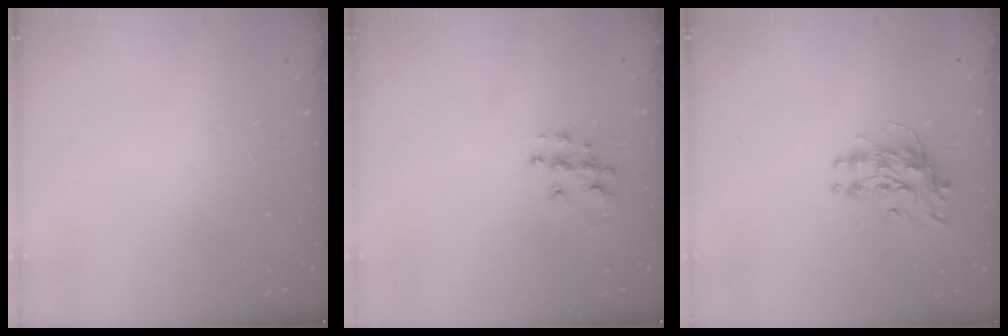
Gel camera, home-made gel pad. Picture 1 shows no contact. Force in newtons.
{"total": 10.2, "press": 10.2, "slide": 0.7}
{"total": 9.0, "press": 9.0, "slide": 0.7}